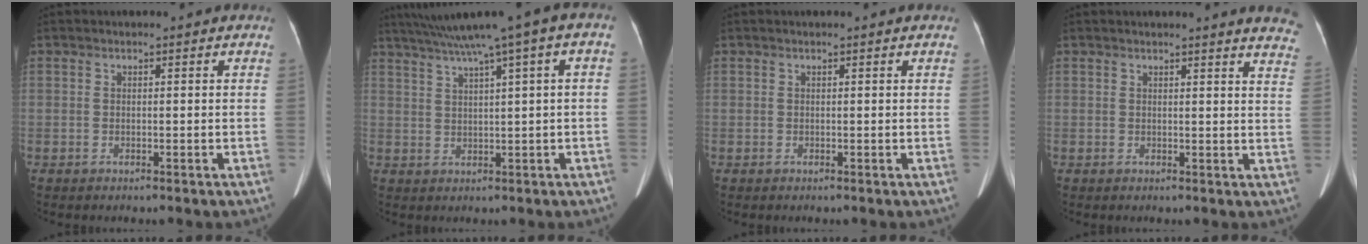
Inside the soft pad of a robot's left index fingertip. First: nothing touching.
{"total": 10.6, "force": [5.8, 0.1, 8.9], "torque": [-0.142, 0.046, 0.090]}
{"total": 0.6, "force": [0.6, 0.1, 0.1], "torque": [-0.005, 0.008, 0.002]}
{"total": 10.0, "force": [9.6, 0.7, 2.7], "torque": [-0.007, -0.055, 0.069]}